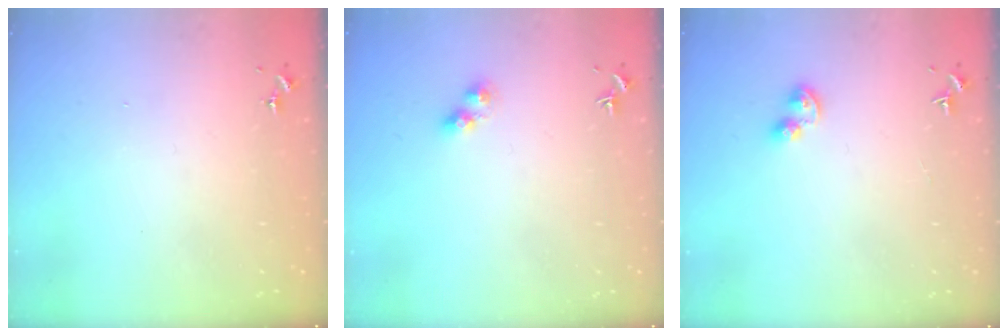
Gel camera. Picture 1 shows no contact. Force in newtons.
{"total": 4.5, "press": 4.5, "slide": 0.2}
{"total": 5.1, "press": 5.1, "slide": 0.4}